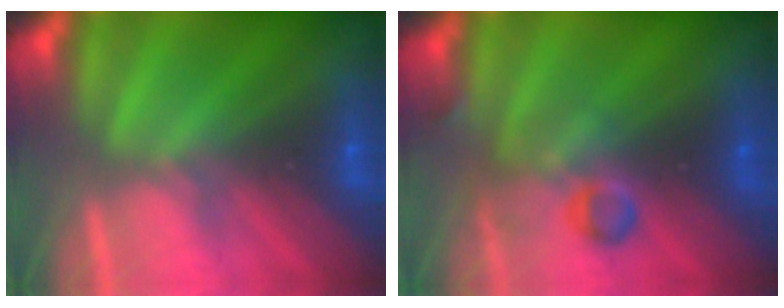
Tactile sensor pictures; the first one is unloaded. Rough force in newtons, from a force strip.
{"total": 2.9}